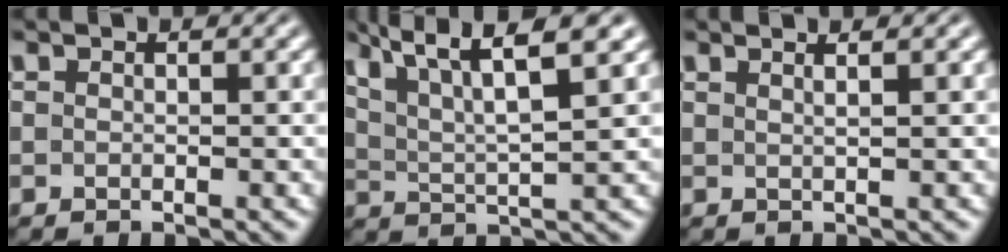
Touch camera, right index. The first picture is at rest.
{"total": 6.6, "force": [3.7, 2.4, 4.9], "torque": [-0.084, 0.001, 0.064]}
{"total": 1.7, "force": [0.9, -1.2, 0.8], "torque": [-0.004, -0.001, 0.021]}